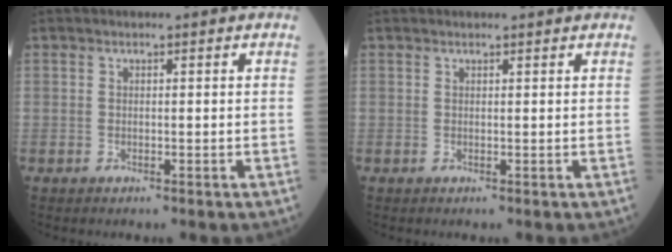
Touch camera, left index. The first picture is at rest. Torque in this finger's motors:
{"motor_torque": [0.36, -0.42, 0.11, 0.06]}